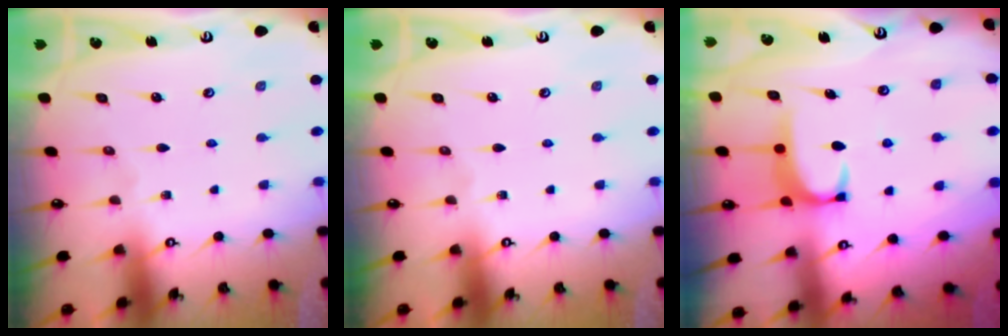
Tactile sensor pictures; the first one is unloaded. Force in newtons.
{"total": 0.0}
{"total": 2.0, "press": 2.0, "slide": 0.5}